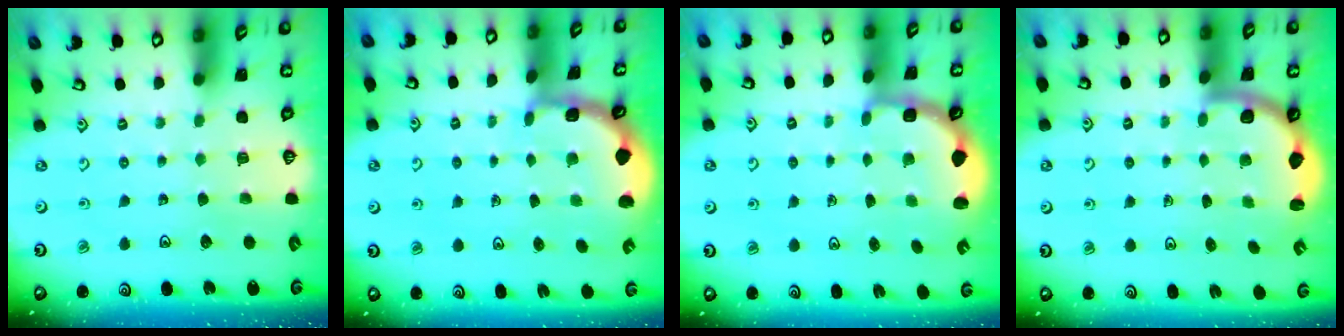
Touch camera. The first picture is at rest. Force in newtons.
{"total": 1.8, "press": 1.8, "slide": 0.3}
{"total": 3.0, "press": 2.0, "slide": 2.2}
{"total": 2.5, "press": 2.5, "slide": 0.6}